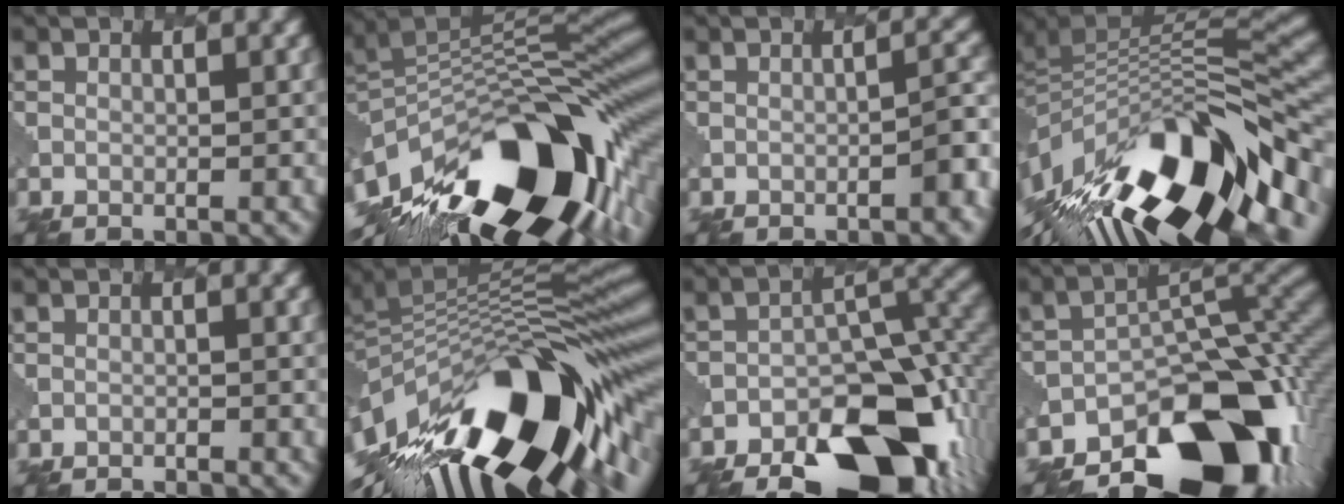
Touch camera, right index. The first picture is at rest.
{"total": 16.9, "force": [-7.4, 7.5, 13.2], "torque": [-0.229, -0.003, -0.130]}
{"total": 2.6, "force": [-1.6, 0.5, 2.0], "torque": [-0.021, 0.011, -0.026]}
{"total": 15.2, "force": [-5.7, 6.7, 12.4], "torque": [-0.219, 0.012, -0.099]}
{"total": 0.9, "force": [-0.9, 0.0, -0.1], "torque": [0.009, 0.004, -0.015]}
{"total": 16.6, "force": [-5.2, 7.0, 14.2], "torque": [-0.230, 0.004, -0.099]}
{"total": 13.8, "force": [-8.5, 6.3, 9.0], "torque": [-0.137, -0.013, -0.131]}
{"total": 15.4, "force": [-10.1, 7.5, 8.9], "torque": [-0.128, -0.012, -0.154]}